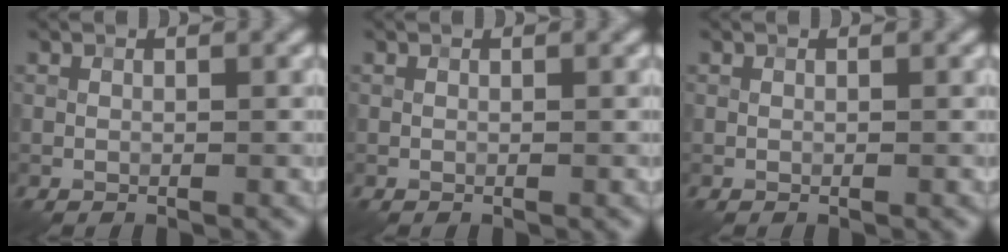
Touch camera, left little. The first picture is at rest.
{"total": 0.0}
{"total": 0.0}